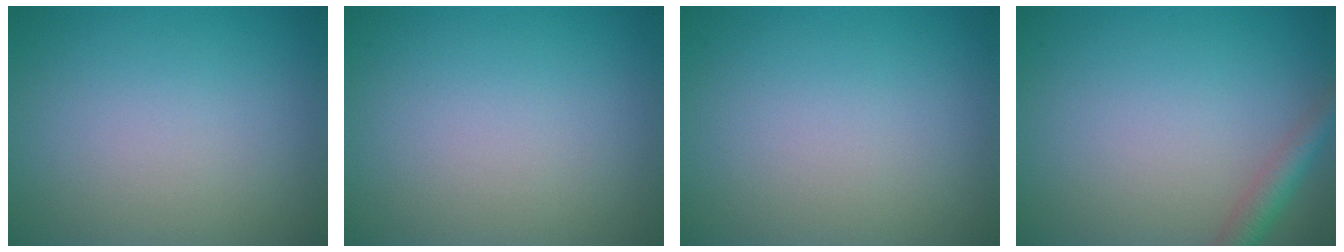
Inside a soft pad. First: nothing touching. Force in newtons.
{"total": 0.0}
{"total": 0.0}
{"total": 2.4, "press": 2.4, "slide": 0.1}